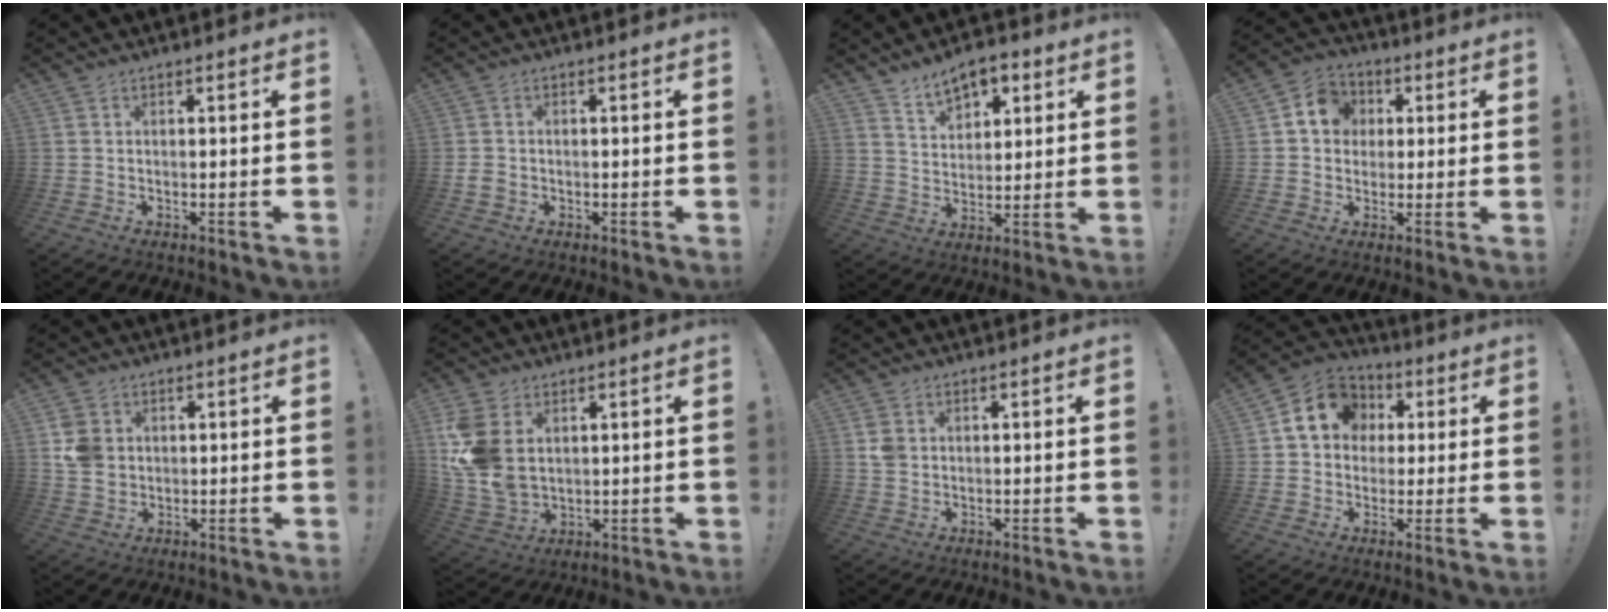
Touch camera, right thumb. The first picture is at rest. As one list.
[{"total": 2.0, "force": [-0.7, 1.6, 0.9], "torque": [-0.012, 0.005, -0.012]}, {"total": 8.8, "force": [6.0, 5.3, 3.6], "torque": [-0.044, -0.035, 0.112]}, {"total": 9.5, "force": [1.9, 8.4, 4.0], "torque": [-0.048, 0.007, 0.038]}, {"total": 7.3, "force": [1.6, 6.3, 3.4], "torque": [-0.061, 0.003, 0.034]}, {"total": 13.9, "force": [3.9, 10.0, 8.8], "torque": [-0.174, -0.017, 0.079]}, {"total": 3.1, "force": [1.0, 2.4, 1.6], "torque": [-0.018, 0.000, 0.018]}, {"total": 12.5, "force": [3.0, 10.6, 5.8], "torque": [-0.075, 0.001, 0.063]}]